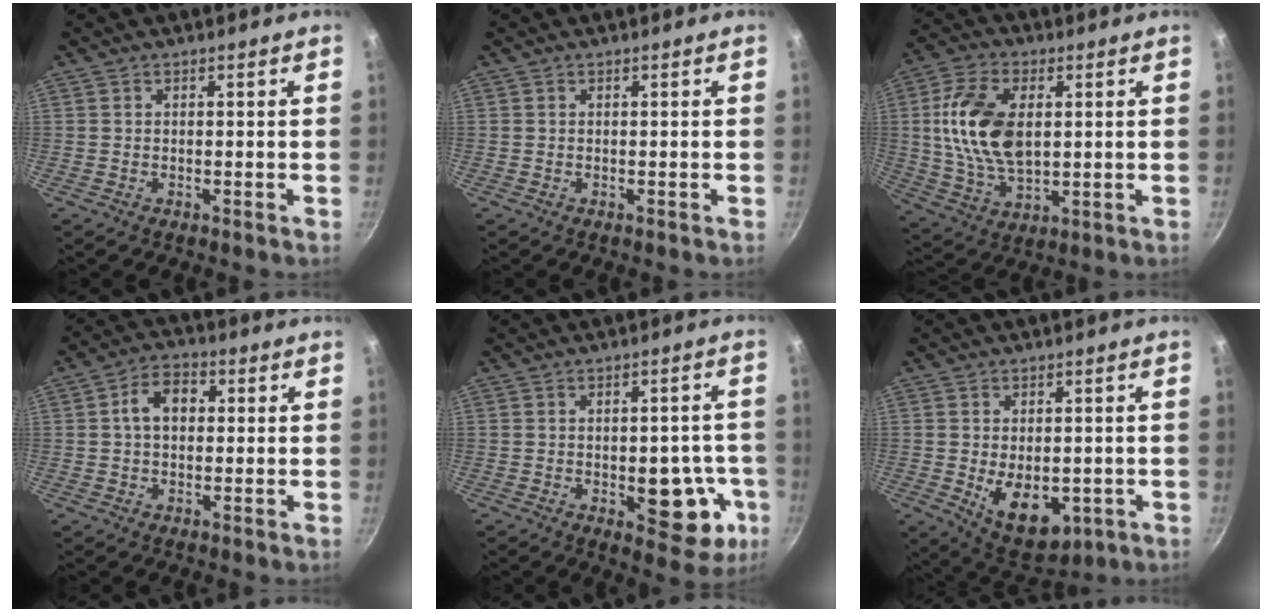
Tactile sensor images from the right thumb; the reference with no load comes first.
{"total": 0.0}
{"total": 15.8, "force": [2.3, 9.3, 12.6], "torque": [-0.226, -0.004, 0.044]}
{"total": 7.2, "force": [0.9, 5.1, 5.1], "torque": [-0.063, 0.019, 0.005]}
{"total": 12.6, "force": [-3.2, 6.5, 10.3], "torque": [-0.075, 0.009, -0.035]}
{"total": 11.4, "force": [-2.2, 7.1, 8.7], "torque": [-0.095, -0.011, -0.012]}